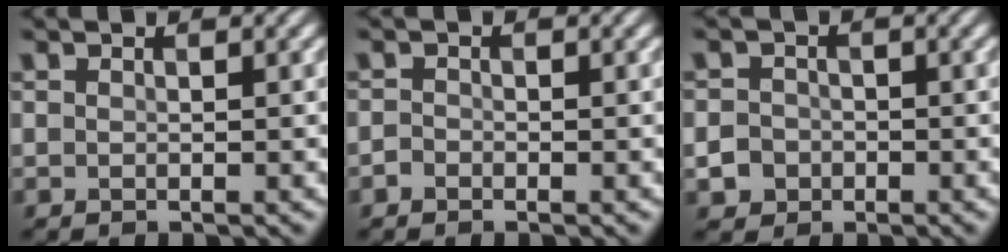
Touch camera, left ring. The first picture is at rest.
{"total": 1.2, "force": [-1.1, 0.3, 0.0], "torque": [0.002, 0.005, -0.015]}
{"total": 2.4, "force": [-1.4, 1.9, 0.3], "torque": [0.006, 0.006, -0.019]}